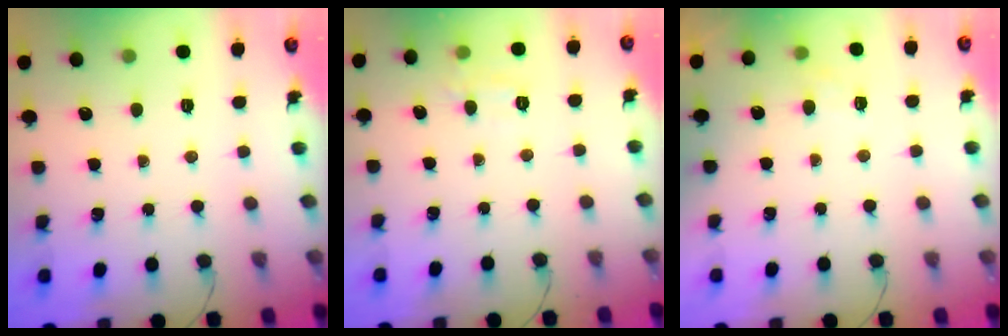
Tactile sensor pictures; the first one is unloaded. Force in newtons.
{"total": 5.8, "press": 5.8, "slide": 1.1}
{"total": 4.8, "press": 4.6, "slide": 1.4}